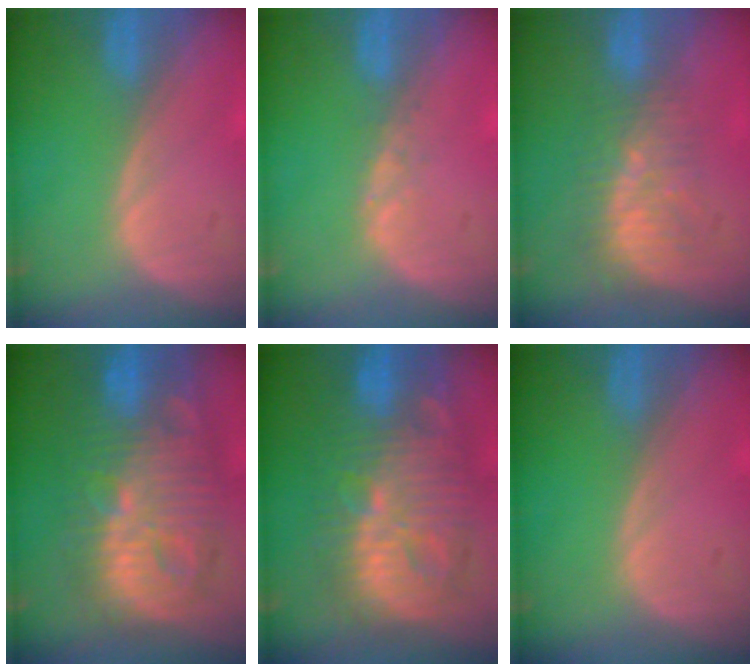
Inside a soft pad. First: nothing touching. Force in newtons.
{"total": 1.0, "press": 1.0, "slide": 0.2}
{"total": 7.8, "press": 7.0, "slide": 3.3}
{"total": 13.8, "press": 13.7, "slide": 1.3}
{"total": 13.7, "press": 13.7, "slide": 1.1}
{"total": 0.0}